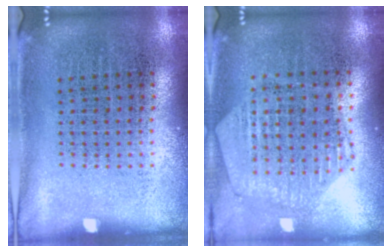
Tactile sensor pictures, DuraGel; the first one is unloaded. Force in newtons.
{"total": 1.1, "press": 1.1, "slide": 0.1}